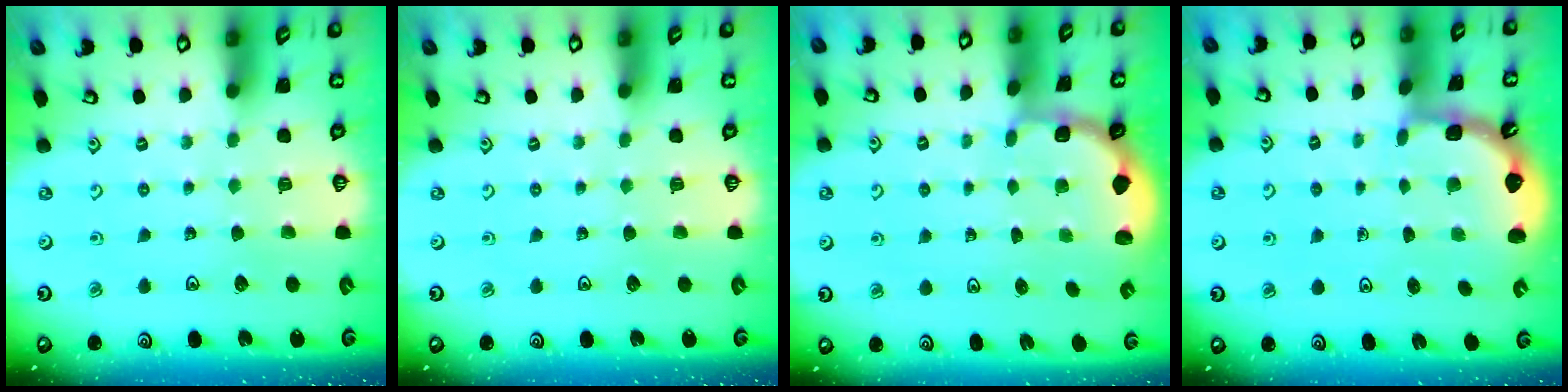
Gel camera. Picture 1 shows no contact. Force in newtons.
{"total": 0.0}
{"total": 1.9, "press": 1.8, "slide": 0.8}
{"total": 1.9, "press": 1.9, "slide": 0.2}